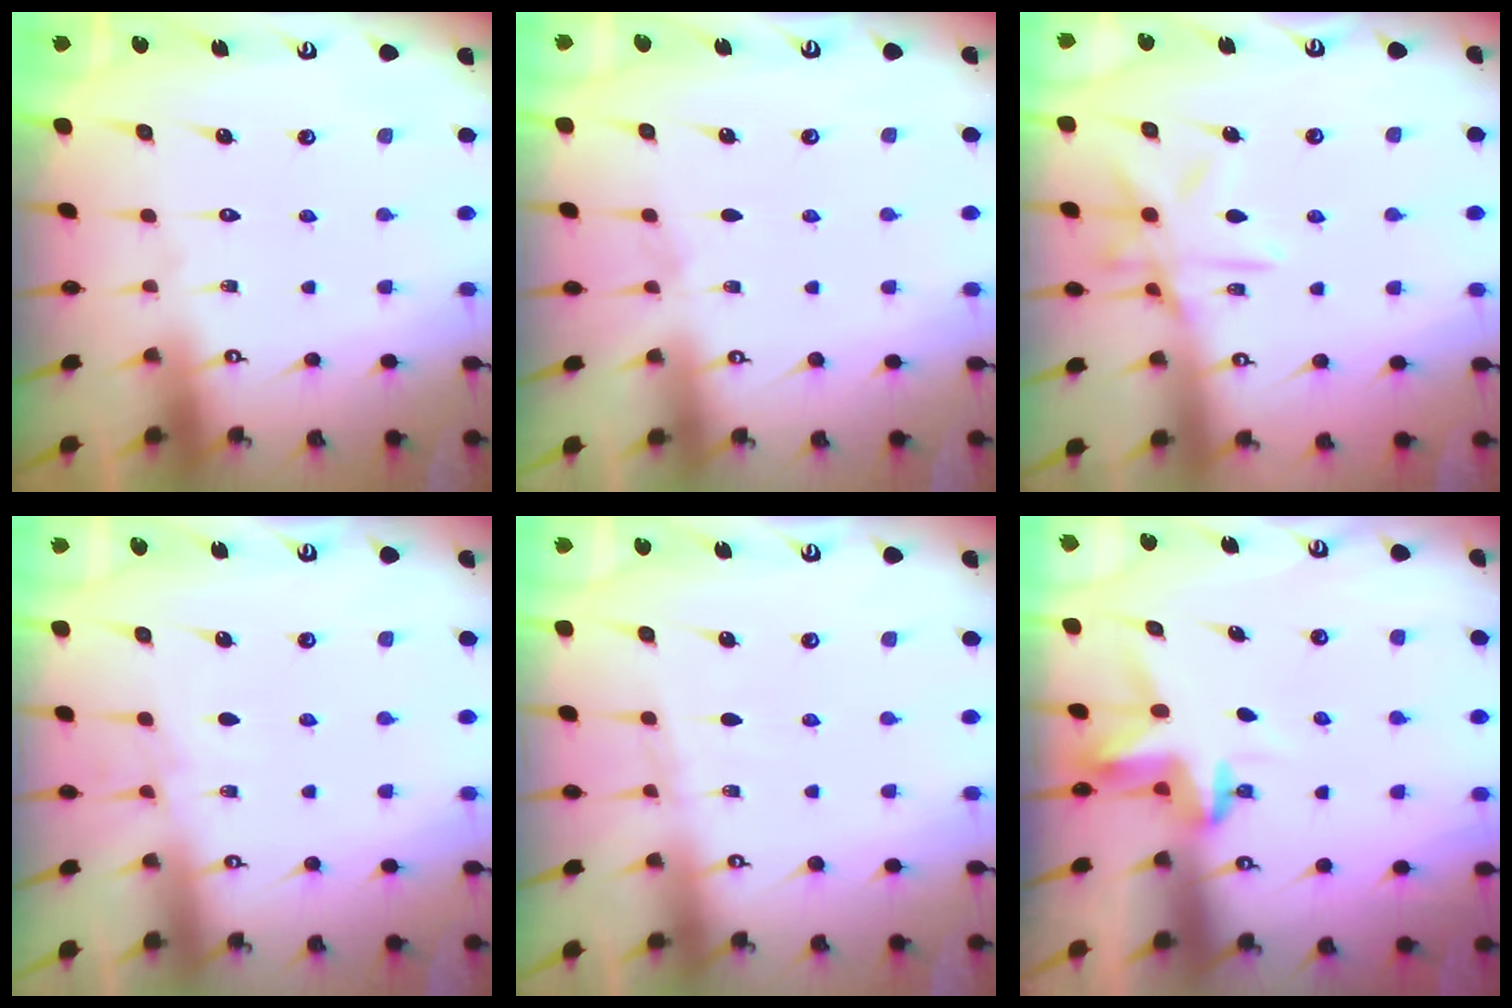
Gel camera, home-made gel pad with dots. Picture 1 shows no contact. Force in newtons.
{"total": 4.3, "press": 3.5, "slide": 2.6}
{"total": 12.3, "press": 12.3, "slide": 0.9}
{"total": 4.2, "press": 4.2, "slide": 0.6}
{"total": 4.3, "press": 4.3, "slide": 0.5}
{"total": 3.5, "press": 3.5, "slide": 0.2}